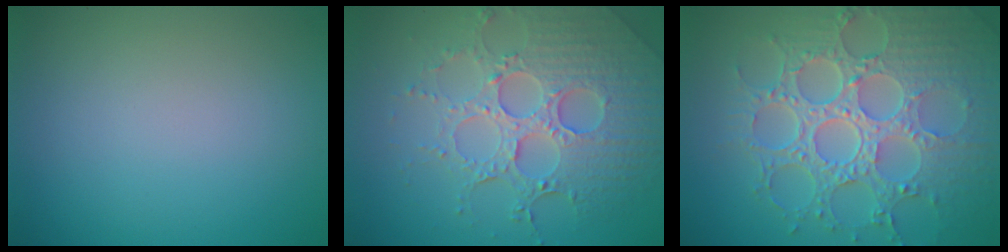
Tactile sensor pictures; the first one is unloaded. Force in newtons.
{"total": 6.9, "press": 5.3, "slide": 4.4}
{"total": 8.9, "press": 6.5, "slide": 6.1}